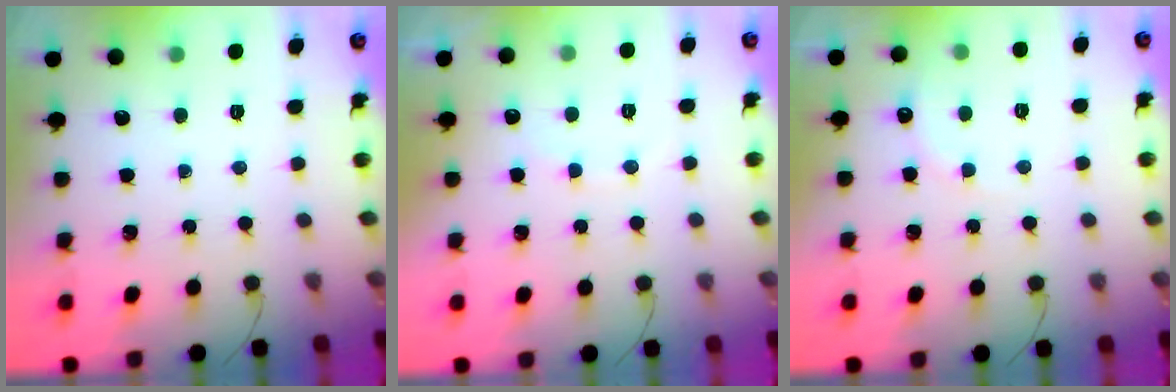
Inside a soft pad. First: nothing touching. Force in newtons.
{"total": 6.3, "press": 6.2, "slide": 1.0}
{"total": 6.4, "press": 6.2, "slide": 1.3}